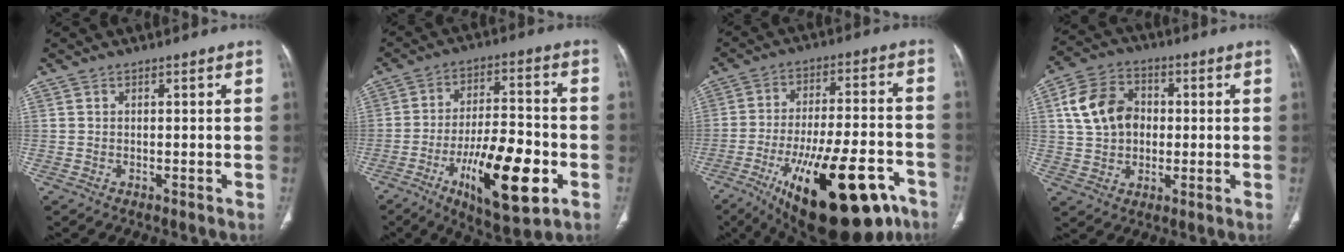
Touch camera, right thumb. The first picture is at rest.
{"total": 19.2, "force": [-7.2, 6.6, 16.5], "torque": [-0.258, 0.021, -0.107]}
{"total": 27.3, "force": [-13.8, 10.2, 21.2], "torque": [-0.299, 0.048, -0.203]}
{"total": 11.7, "force": [1.6, 9.0, 7.3], "torque": [-0.116, 0.016, 0.023]}